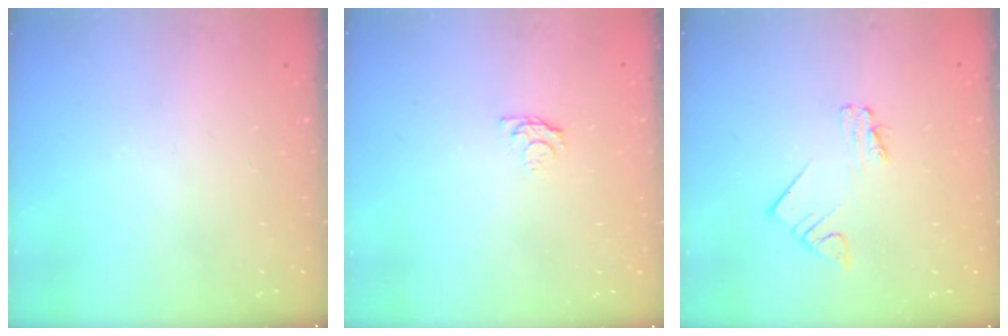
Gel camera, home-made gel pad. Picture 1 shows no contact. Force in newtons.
{"total": 4.0, "press": 4.0, "slide": 0.4}
{"total": 2.0, "press": 2.0, "slide": 0.3}